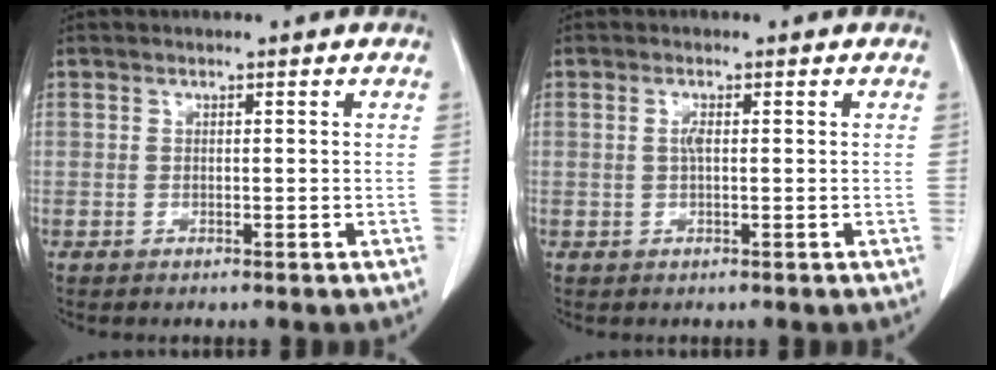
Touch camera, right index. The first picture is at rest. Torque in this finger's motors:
{"motor_torque": [0.17, -0.04, 0.05, 0.01]}